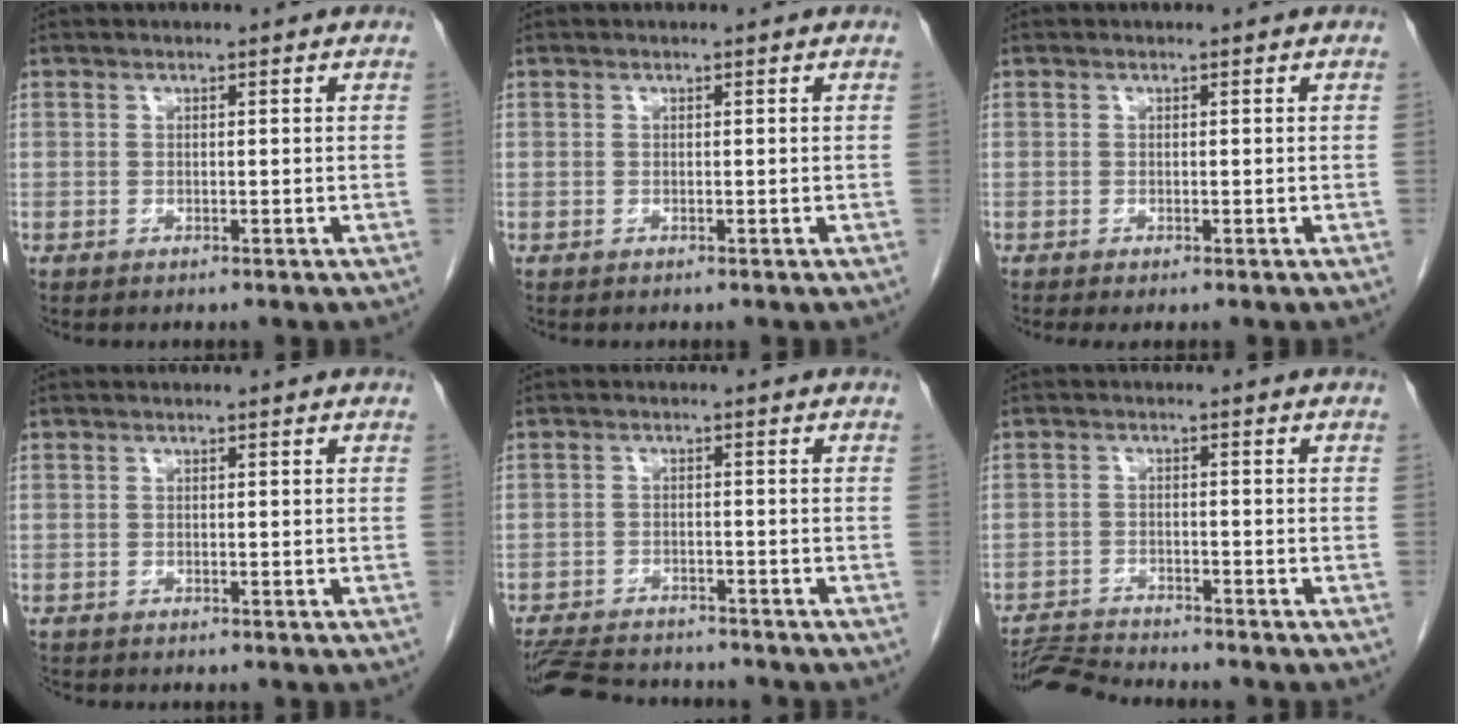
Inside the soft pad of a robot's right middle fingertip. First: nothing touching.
{"total": 0.0}
{"total": 0.5, "force": [-0.3, 0.0, 0.4], "torque": [-0.007, -0.003, -0.002]}
{"total": 0.9, "force": [-0.9, 0.2, 0.1], "torque": [-0.007, -0.003, -0.017]}
{"total": 10.2, "force": [-9.4, 2.4, 3.3], "torque": [-0.062, -0.005, -0.139]}
{"total": 5.3, "force": [-5.2, -0.8, -0.1], "torque": [0.002, -0.013, -0.094]}